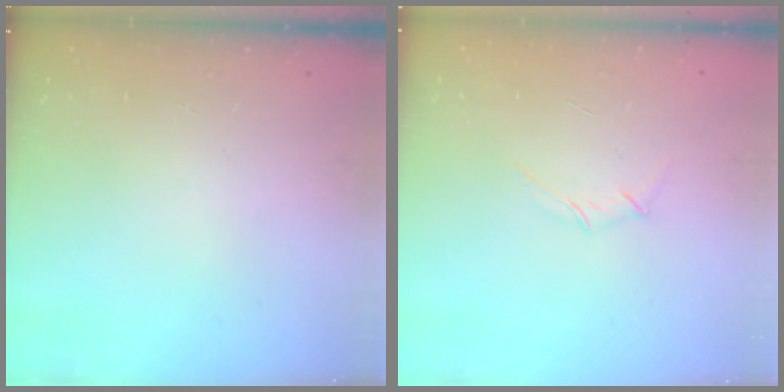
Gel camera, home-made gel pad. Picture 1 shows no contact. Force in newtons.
{"total": 2.6, "press": 2.5, "slide": 0.8}